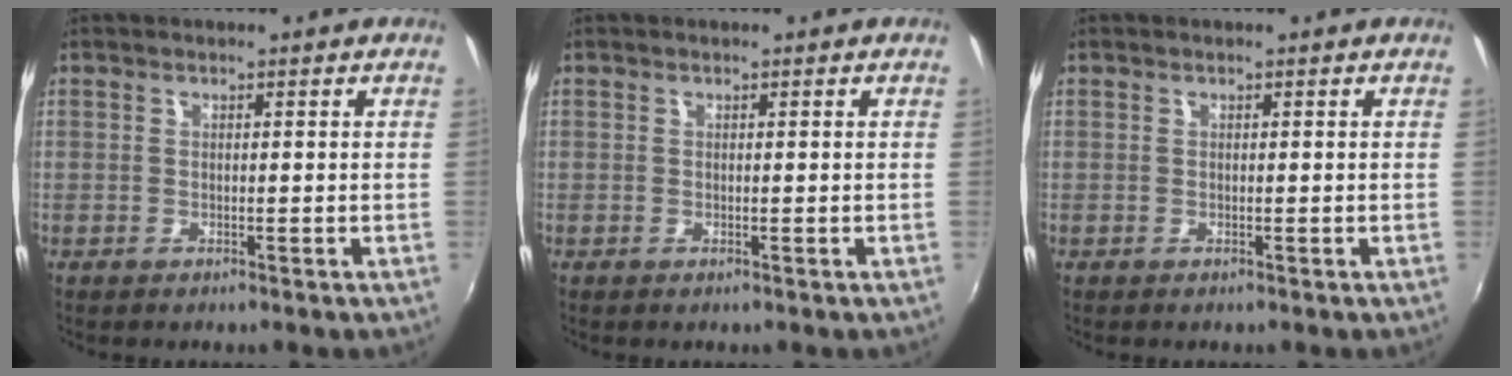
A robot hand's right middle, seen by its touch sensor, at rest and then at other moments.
{"total": 0.0}
{"total": 0.0}